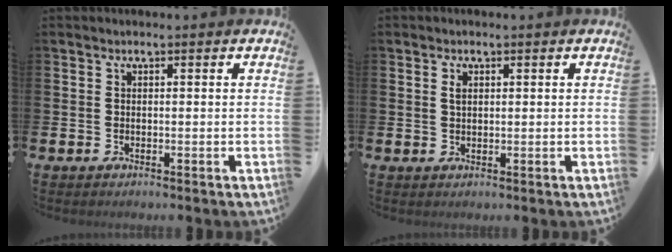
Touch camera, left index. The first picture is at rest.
{"total": 1.2, "force": [0.6, 0.7, 0.7], "torque": [0.001, -0.002, 0.006]}